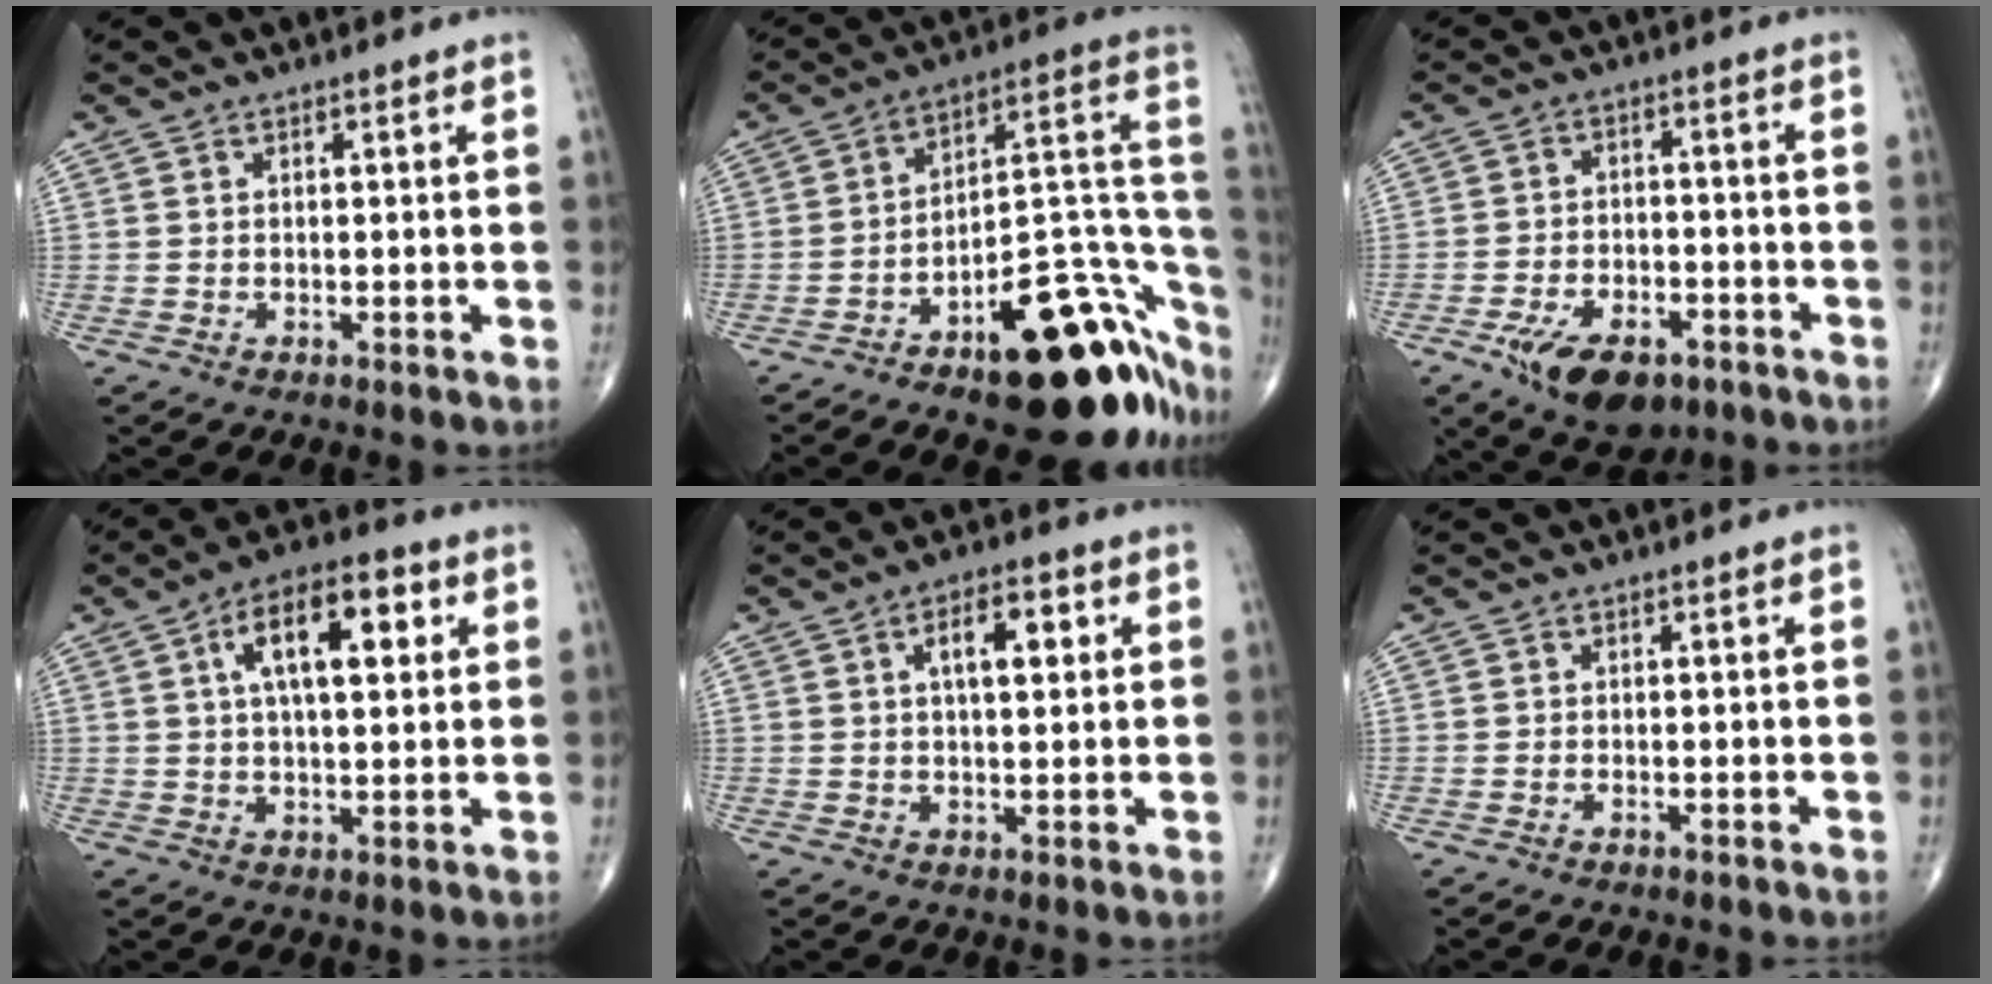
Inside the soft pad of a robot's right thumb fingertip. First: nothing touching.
{"total": 27.8, "force": [-14.0, 11.1, 21.4], "torque": [-0.187, 0.100, -0.195]}
{"total": 12.0, "force": [-6.6, 6.4, 7.6], "torque": [-0.110, 0.025, -0.102]}
{"total": 13.1, "force": [4.0, 5.7, 11.0], "torque": [-0.160, 0.012, 0.058]}
{"total": 6.9, "force": [2.0, 3.0, 5.8], "torque": [-0.075, 0.004, 0.029]}
{"total": 0.0}